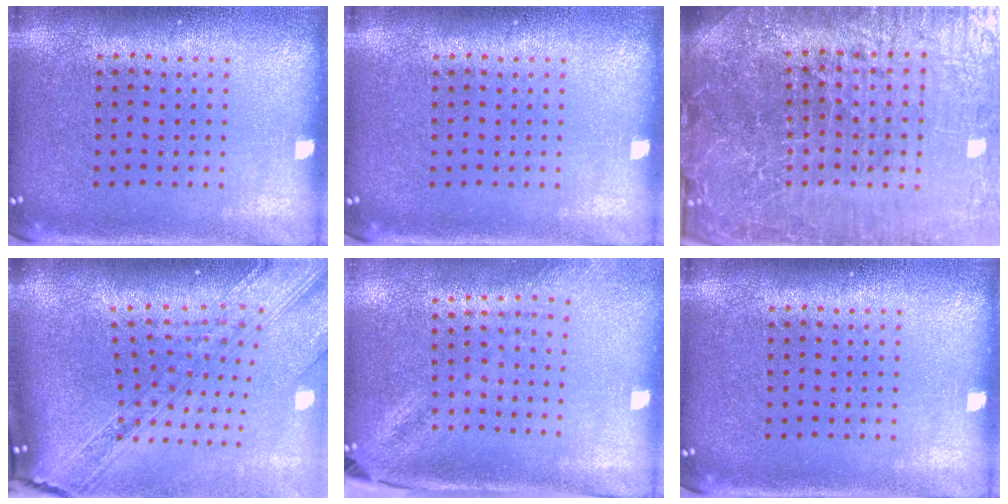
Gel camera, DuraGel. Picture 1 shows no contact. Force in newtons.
{"total": 0.0}
{"total": 7.4, "press": 6.4, "slide": 3.6}
{"total": 3.5, "press": 2.6, "slide": 2.4}
{"total": 1.8, "press": 1.4, "slide": 1.2}
{"total": 0.0}